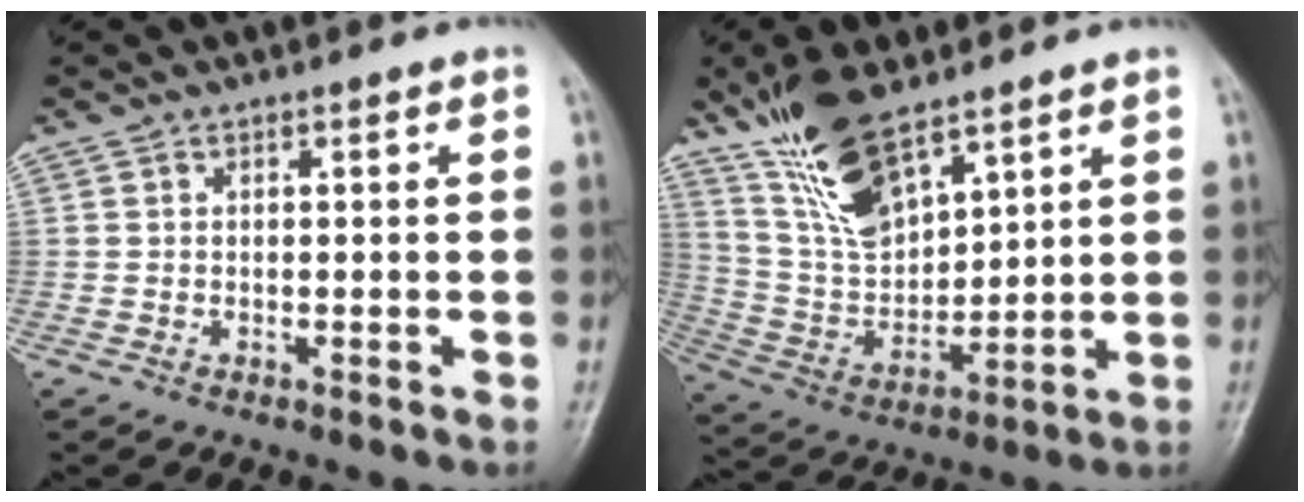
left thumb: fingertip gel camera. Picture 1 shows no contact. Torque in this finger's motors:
{"motor_torque": [0.51, 0.43, 1.16, -1.61, 0.28]}